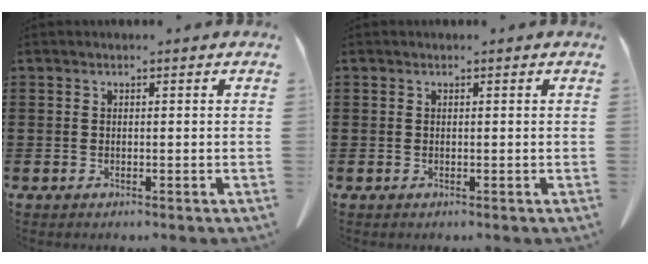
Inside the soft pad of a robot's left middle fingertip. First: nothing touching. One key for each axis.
{"total": 0.0}